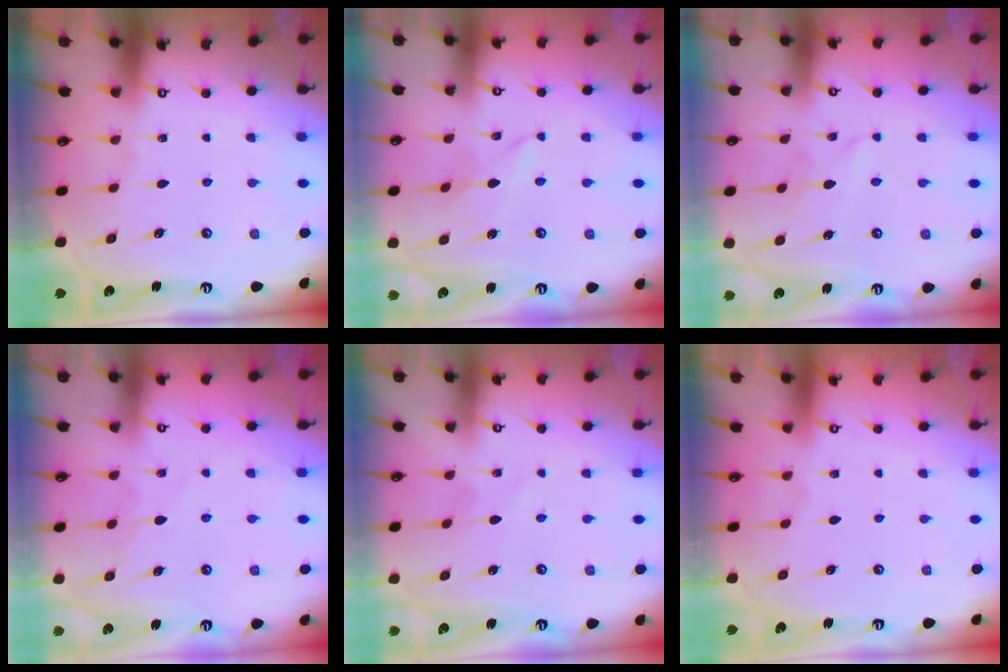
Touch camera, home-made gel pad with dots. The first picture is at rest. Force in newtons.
{"total": 2.6, "press": 2.6, "slide": 0.3}
{"total": 2.4, "press": 2.4, "slide": 0.3}
{"total": 6.9, "press": 6.9, "slide": 0.7}
{"total": 4.0, "press": 3.9, "slide": 0.4}
{"total": 0.5, "press": 0.5, "slide": 0.1}